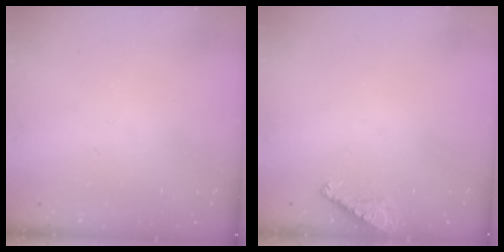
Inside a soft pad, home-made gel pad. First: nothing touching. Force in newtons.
{"total": 7.3, "press": 7.3, "slide": 0.7}